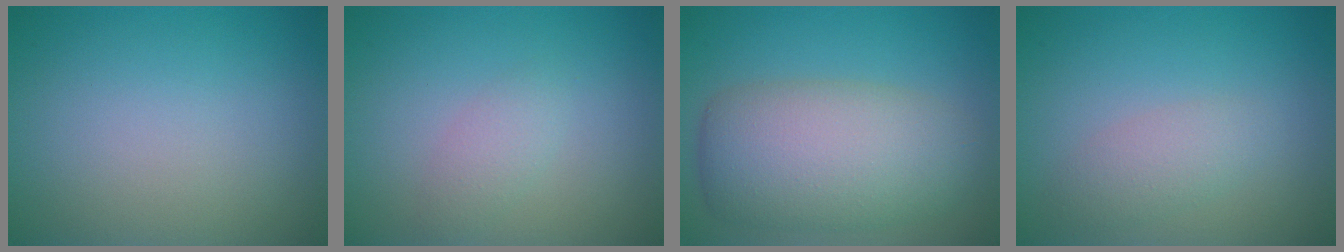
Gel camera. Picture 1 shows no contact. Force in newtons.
{"total": 1.5, "press": 1.5, "slide": 0.1}
{"total": 8.1, "press": 8.1, "slide": 0.8}
{"total": 2.1, "press": 2.1, "slide": 0.0}